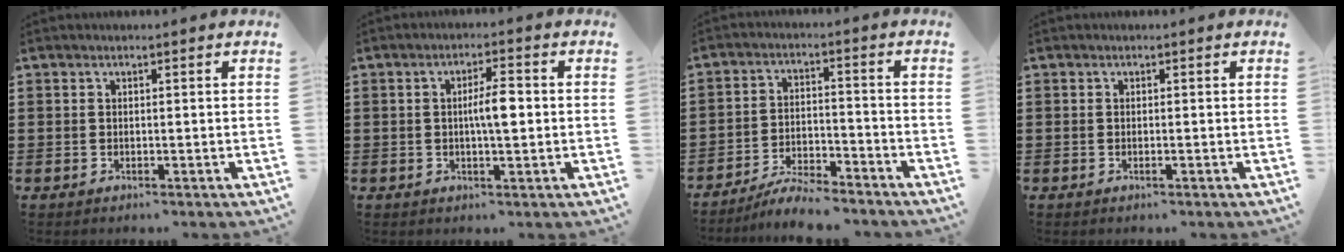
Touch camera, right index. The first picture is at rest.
{"total": 4.7, "force": [0.0, 1.1, 4.6], "torque": [-0.081, 0.002, -0.002]}
{"total": 5.4, "force": [-5.2, 0.3, 1.4], "torque": [-0.033, 0.003, -0.103]}
{"total": 0.5, "force": [-0.2, 0.0, 0.5], "torque": [-0.009, -0.003, -0.003]}